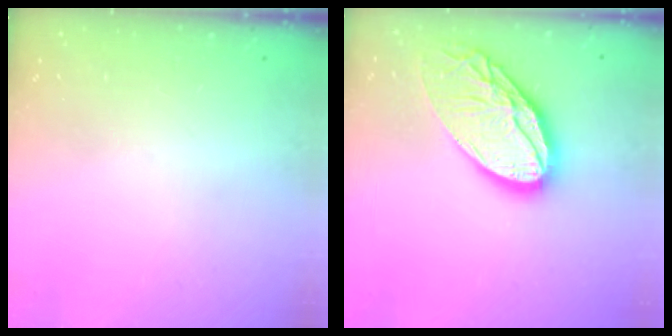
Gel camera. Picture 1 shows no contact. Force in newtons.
{"total": 18.1, "press": 18.0, "slide": 1.5}